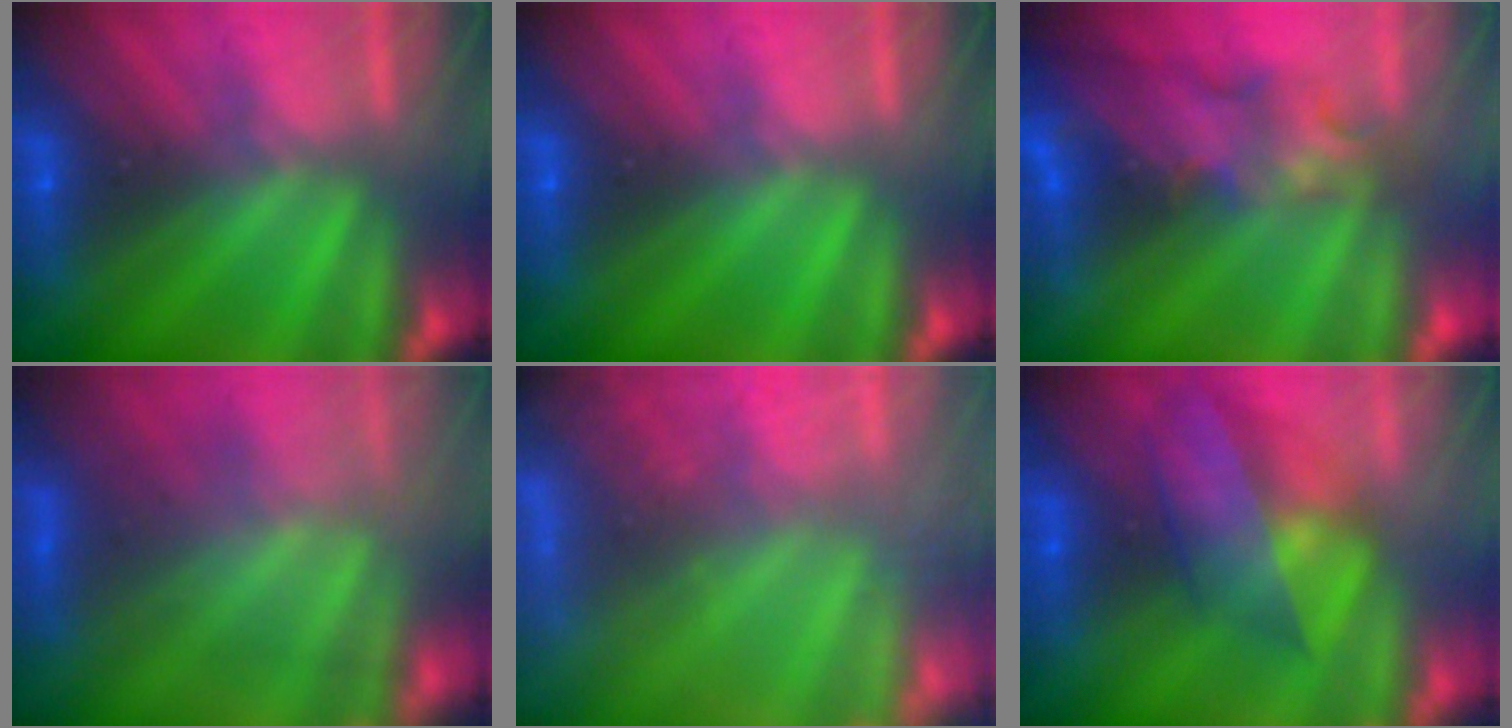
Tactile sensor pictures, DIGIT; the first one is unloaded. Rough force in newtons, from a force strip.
{"total": 0.0}
{"total": 3.7}
{"total": 4.1}
{"total": 7.3}
{"total": 3.9}